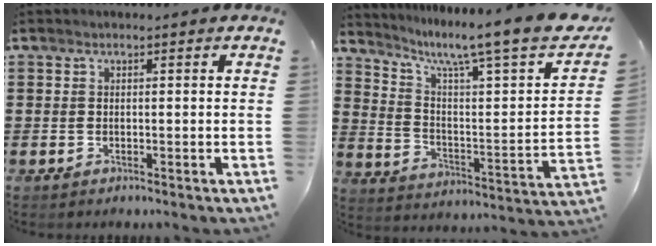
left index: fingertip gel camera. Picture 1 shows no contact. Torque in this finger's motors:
{"motor_torque": [2.14, 0.00, 0.36, 0.16]}